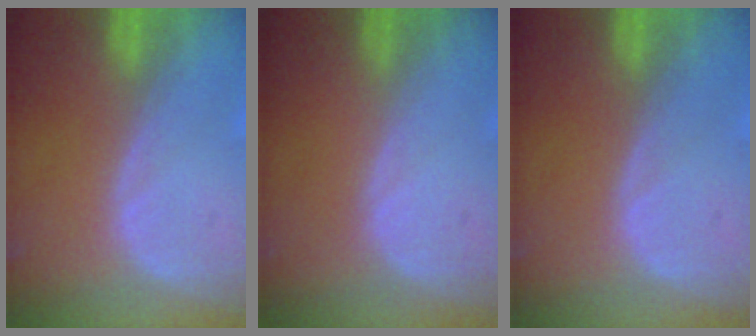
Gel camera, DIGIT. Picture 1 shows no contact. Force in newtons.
{"total": 0.0}
{"total": 0.0}